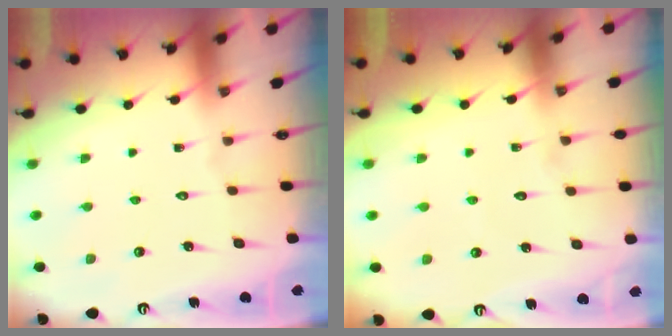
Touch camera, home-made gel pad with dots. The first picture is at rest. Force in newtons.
{"total": 2.3, "press": 2.3, "slide": 0.2}